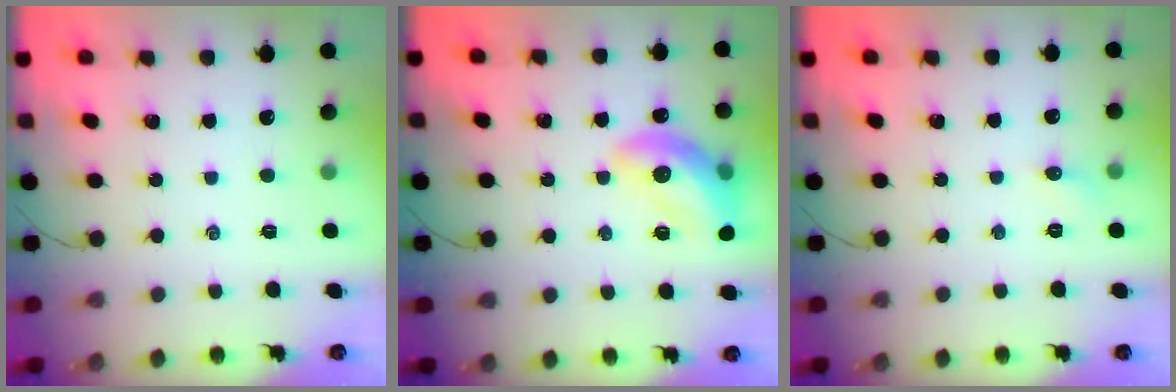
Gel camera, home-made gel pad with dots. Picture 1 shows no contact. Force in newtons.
{"total": 14.8, "press": 14.7, "slide": 2.0}
{"total": 3.9, "press": 3.7, "slide": 1.3}